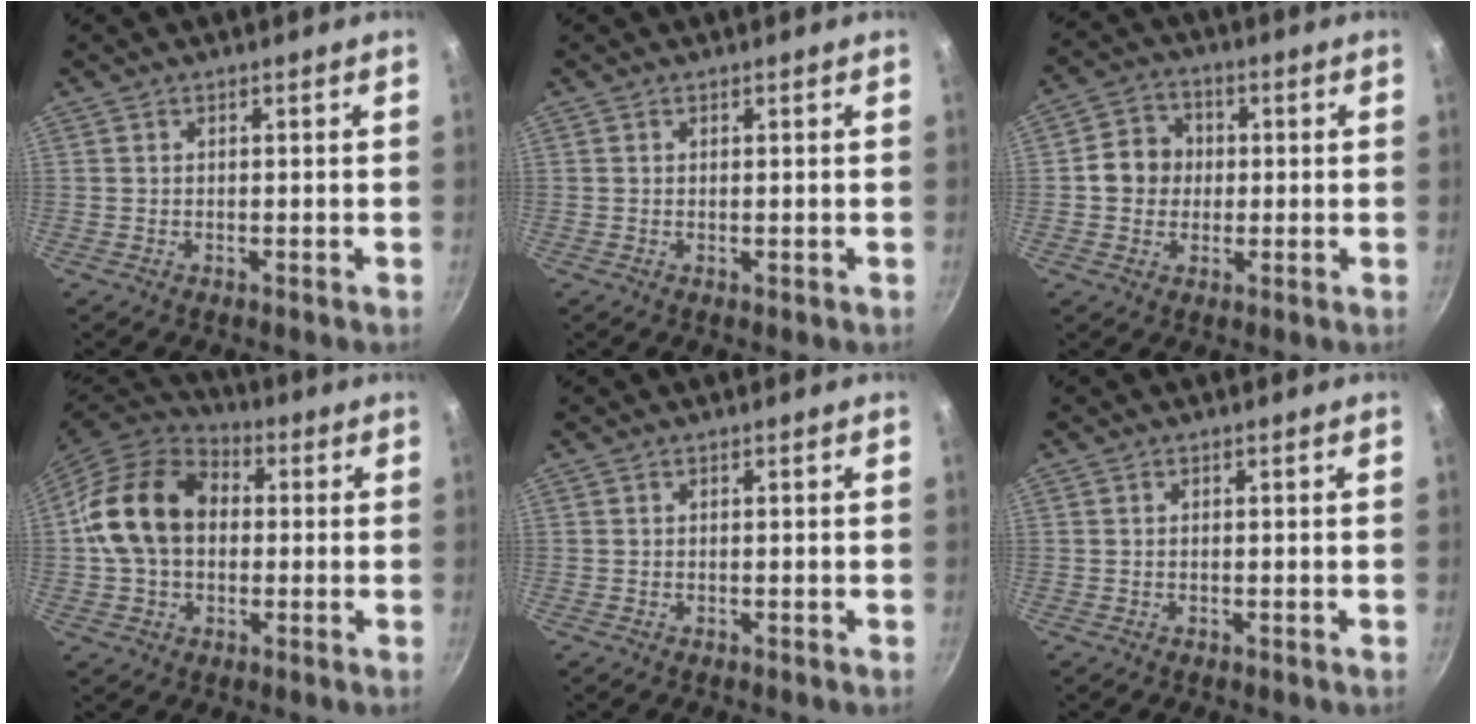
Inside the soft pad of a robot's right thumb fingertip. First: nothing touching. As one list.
[{"total": 0.0}, {"total": 7.4, "force": [0.2, 6.7, 3.2], "torque": [-0.021, 0.012, -0.012]}, {"total": 16.6, "force": [1.1, 12.3, 11.1], "torque": [-0.177, 0.032, 0.006]}, {"total": 0.0}, {"total": 0.0}]